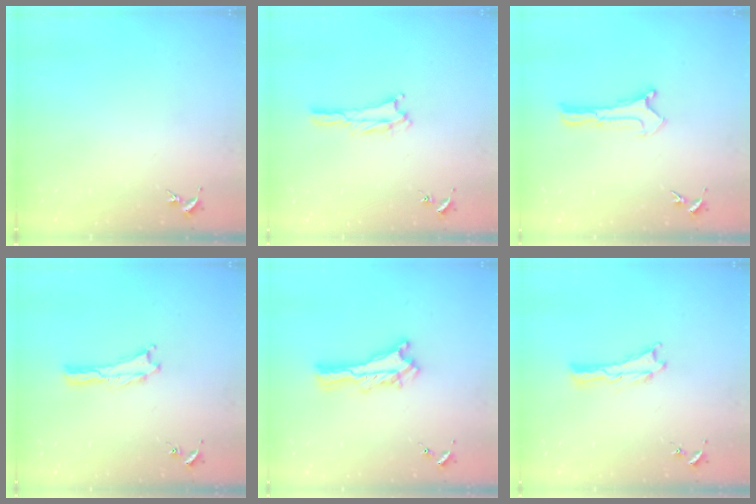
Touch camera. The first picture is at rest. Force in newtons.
{"total": 2.1, "press": 2.1, "slide": 0.3}
{"total": 0.0}
{"total": 0.0}
{"total": 1.4, "press": 1.4, "slide": 0.2}
{"total": 0.0}